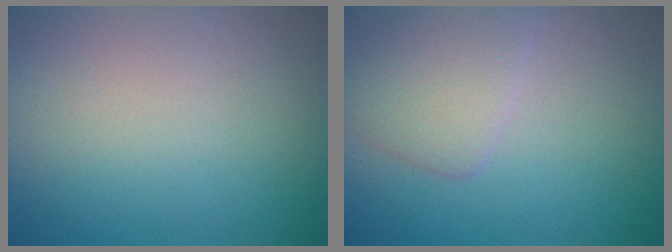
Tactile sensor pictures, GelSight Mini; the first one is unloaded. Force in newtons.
{"total": 2.9, "press": 2.9, "slide": 0.2}